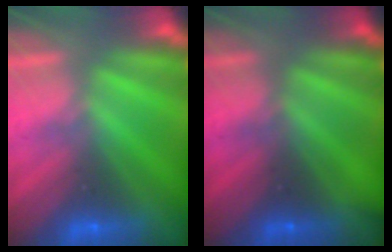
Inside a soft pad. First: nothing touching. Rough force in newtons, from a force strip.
{"total": 2.1}